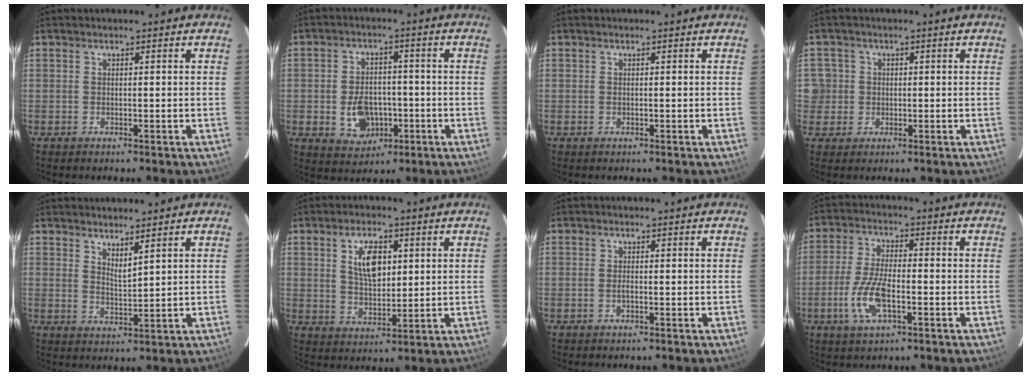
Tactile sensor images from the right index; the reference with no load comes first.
{"total": 8.4, "force": [-2.4, 6.2, 5.0], "torque": [-0.103, 0.005, -0.026]}
{"total": 0.0}
{"total": 4.4, "force": [-0.1, 4.4, 0.4], "torque": [0.007, 0.027, 0.005]}
{"total": 3.3, "force": [2.7, 0.3, 2.0], "torque": [-0.033, -0.005, 0.044]}
{"total": 7.7, "force": [2.5, 3.8, 6.2], "torque": [-0.111, 0.006, 0.049]}
{"total": 0.6, "force": [-0.3, 0.2, 0.5], "torque": [-0.010, -0.001, -0.005]}
{"total": 9.0, "force": [-3.1, 3.4, 7.8], "torque": [-0.168, -0.003, -0.061]}